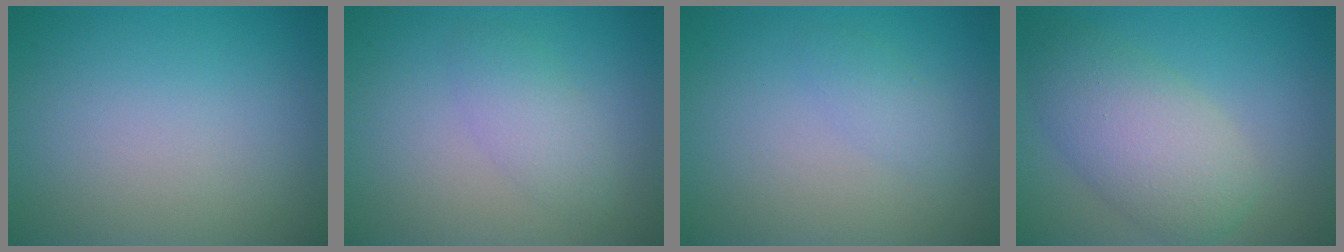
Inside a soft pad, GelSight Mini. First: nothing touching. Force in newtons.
{"total": 2.3, "press": 2.3, "slide": 0.0}
{"total": 1.3, "press": 1.3, "slide": 0.0}
{"total": 5.8, "press": 5.7, "slide": 0.3}